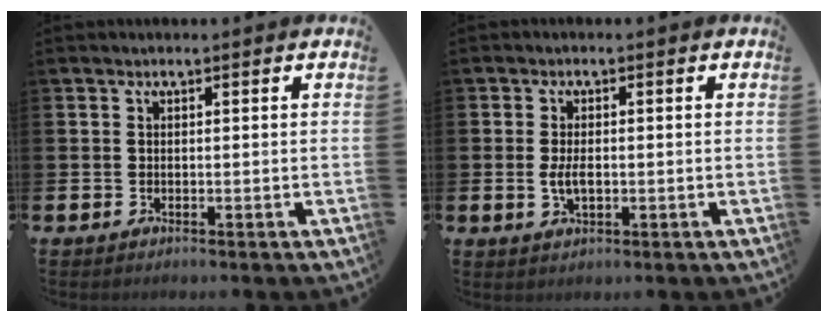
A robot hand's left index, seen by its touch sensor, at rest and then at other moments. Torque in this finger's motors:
{"motor_torque": [0.32, -0.14, 0.08, 0.09]}